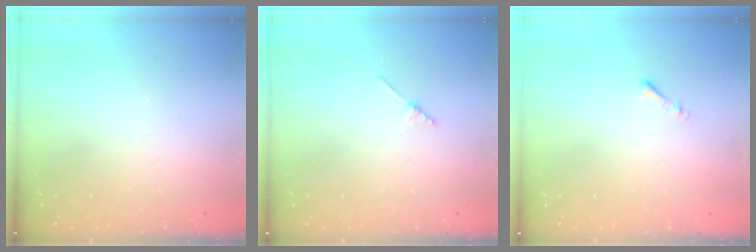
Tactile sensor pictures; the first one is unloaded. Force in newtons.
{"total": 2.1, "press": 2.1, "slide": 0.1}
{"total": 0.8, "press": 0.7, "slide": 0.3}